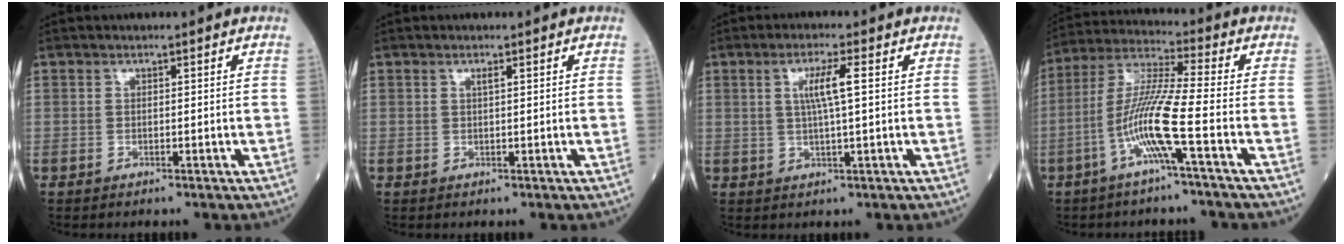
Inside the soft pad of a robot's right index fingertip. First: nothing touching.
{"total": 0.8, "force": [0.5, 0.0, 0.7], "torque": [-0.012, -0.001, 0.008]}
{"total": 4.8, "force": [1.1, -0.1, 4.7], "torque": [-0.086, 0.001, 0.022]}
{"total": 10.5, "force": [-3.8, -0.9, 9.7], "torque": [-0.199, 0.002, -0.080]}